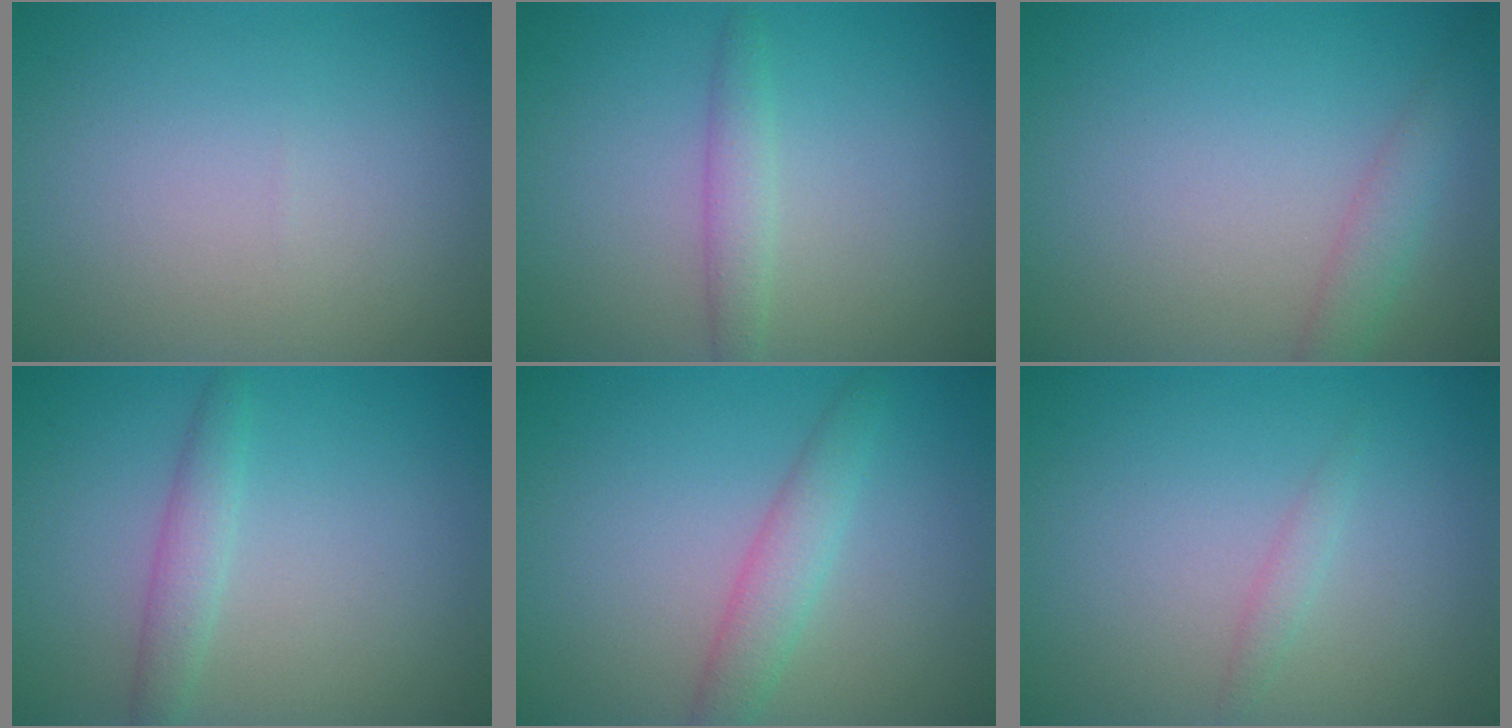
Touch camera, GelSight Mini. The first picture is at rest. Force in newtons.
{"total": 1.9, "press": 1.9, "slide": 0.2}
{"total": 2.1, "press": 2.1, "slide": 0.1}
{"total": 2.0, "press": 2.0, "slide": 0.0}
{"total": 2.7, "press": 2.7, "slide": 0.1}
{"total": 1.0, "press": 1.0, "slide": 0.1}